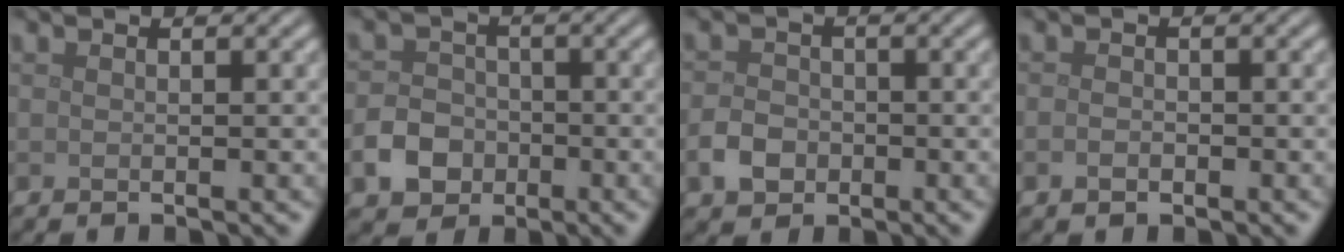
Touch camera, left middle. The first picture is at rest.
{"total": 3.6, "force": [-1.5, 3.0, 1.5], "torque": [-0.025, 0.001, -0.031]}
{"total": 2.7, "force": [-1.1, 2.1, 1.3], "torque": [-0.020, 0.002, -0.025]}
{"total": 1.0, "force": [-0.5, 0.7, 0.5], "torque": [-0.011, -0.001, -0.011]}